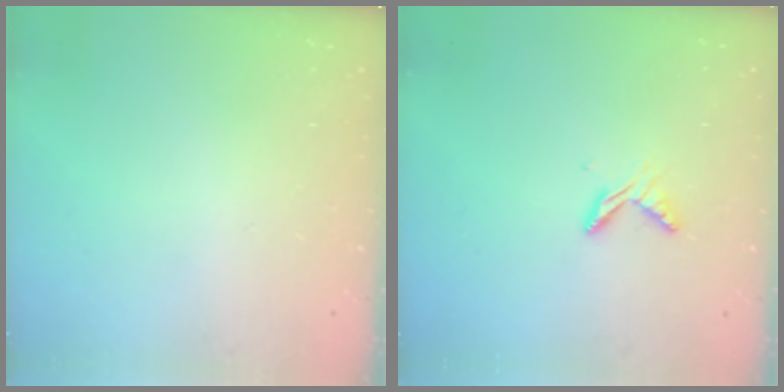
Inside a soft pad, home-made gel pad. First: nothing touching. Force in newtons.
{"total": 6.4, "press": 6.4, "slide": 0.6}